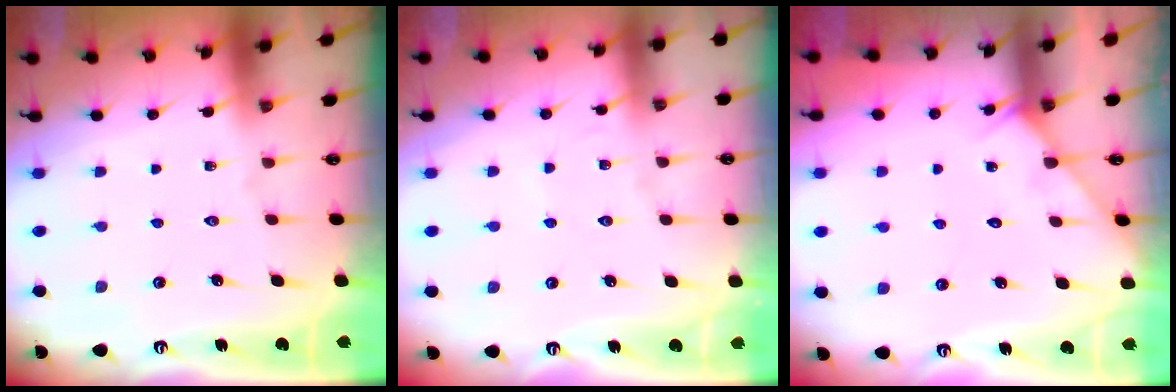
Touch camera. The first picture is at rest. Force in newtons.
{"total": 3.4, "press": 3.4, "slide": 0.4}
{"total": 3.8, "press": 3.8, "slide": 0.4}